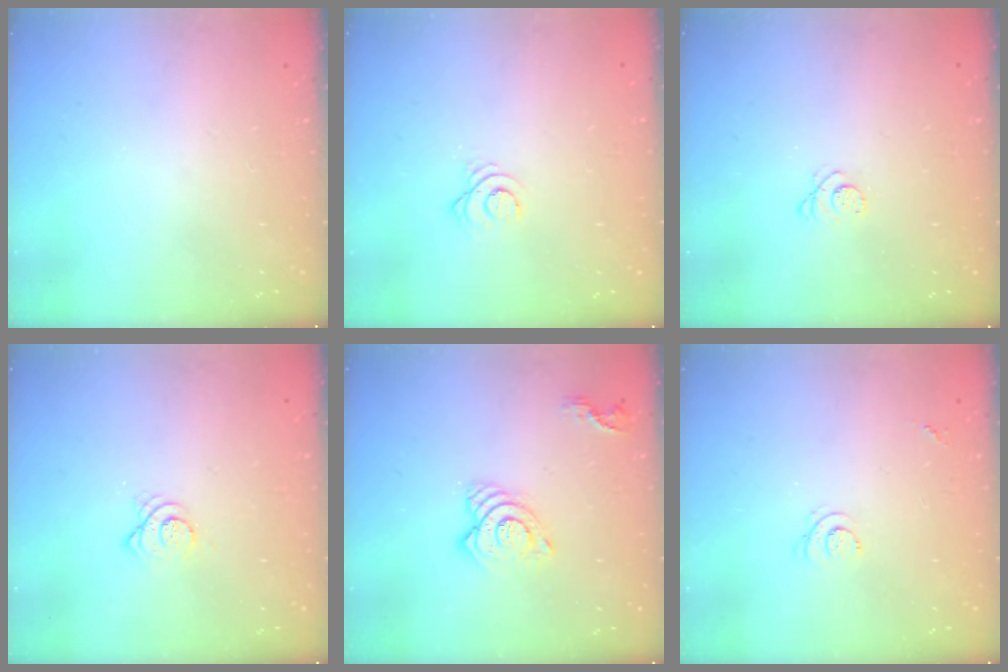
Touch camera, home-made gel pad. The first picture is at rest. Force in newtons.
{"total": 2.9, "press": 2.9, "slide": 0.3}
{"total": 2.7, "press": 2.7, "slide": 0.3}
{"total": 3.7, "press": 3.7, "slide": 0.1}
{"total": 10.2, "press": 10.2, "slide": 0.9}
{"total": 3.7, "press": 3.6, "slide": 0.8}